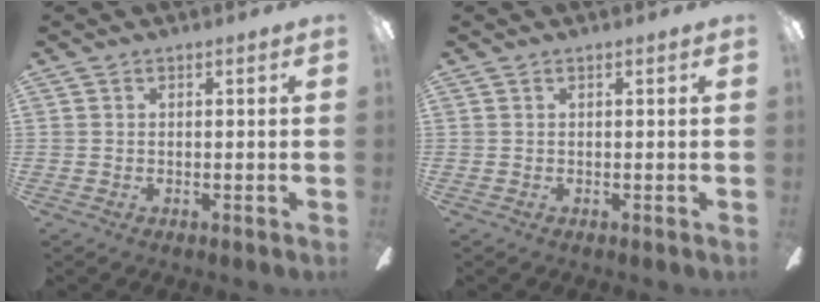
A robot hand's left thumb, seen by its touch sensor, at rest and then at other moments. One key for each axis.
{"total": 0.0}